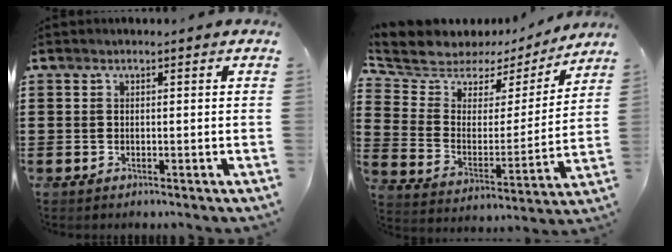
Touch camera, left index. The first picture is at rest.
{"total": 6.0, "force": [5.4, 2.6, 0.3], "torque": [-0.050, -0.040, 0.091]}